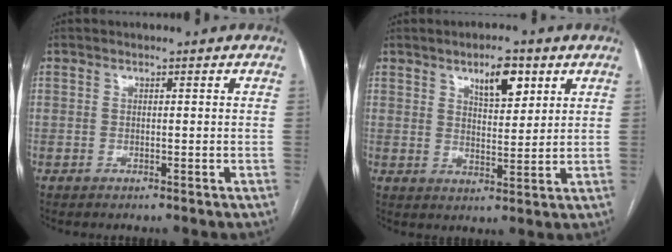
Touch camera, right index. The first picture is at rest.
{"total": 6.4, "force": [3.5, 2.3, 4.8], "torque": [-0.079, 0.002, 0.058]}